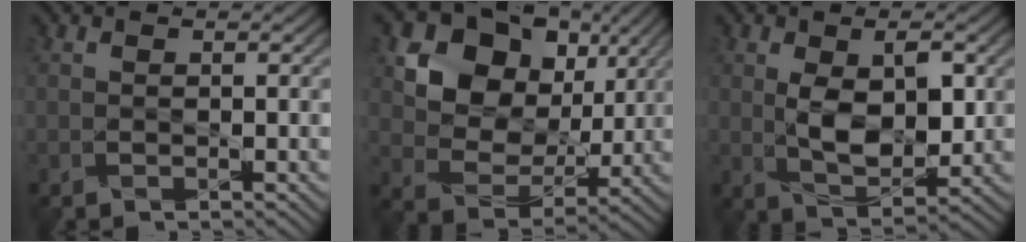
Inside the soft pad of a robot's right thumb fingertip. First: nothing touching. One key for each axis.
{"total": 12.2, "fx": 4.8, "fy": 9.3, "fz": 6.3, "tx": -0.134, "ty": 0.000, "tz": 0.081}
{"total": 7.7, "fx": 0.8, "fy": 4.1, "fz": 6.5, "tx": -0.126, "ty": -0.010, "tz": 0.020}